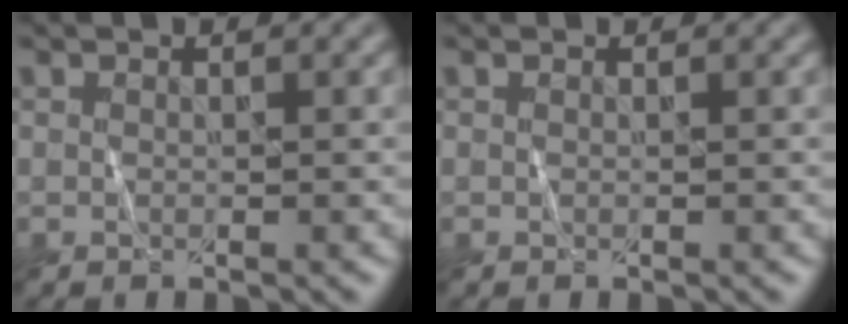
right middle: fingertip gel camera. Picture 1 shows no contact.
{"total": 0.0}